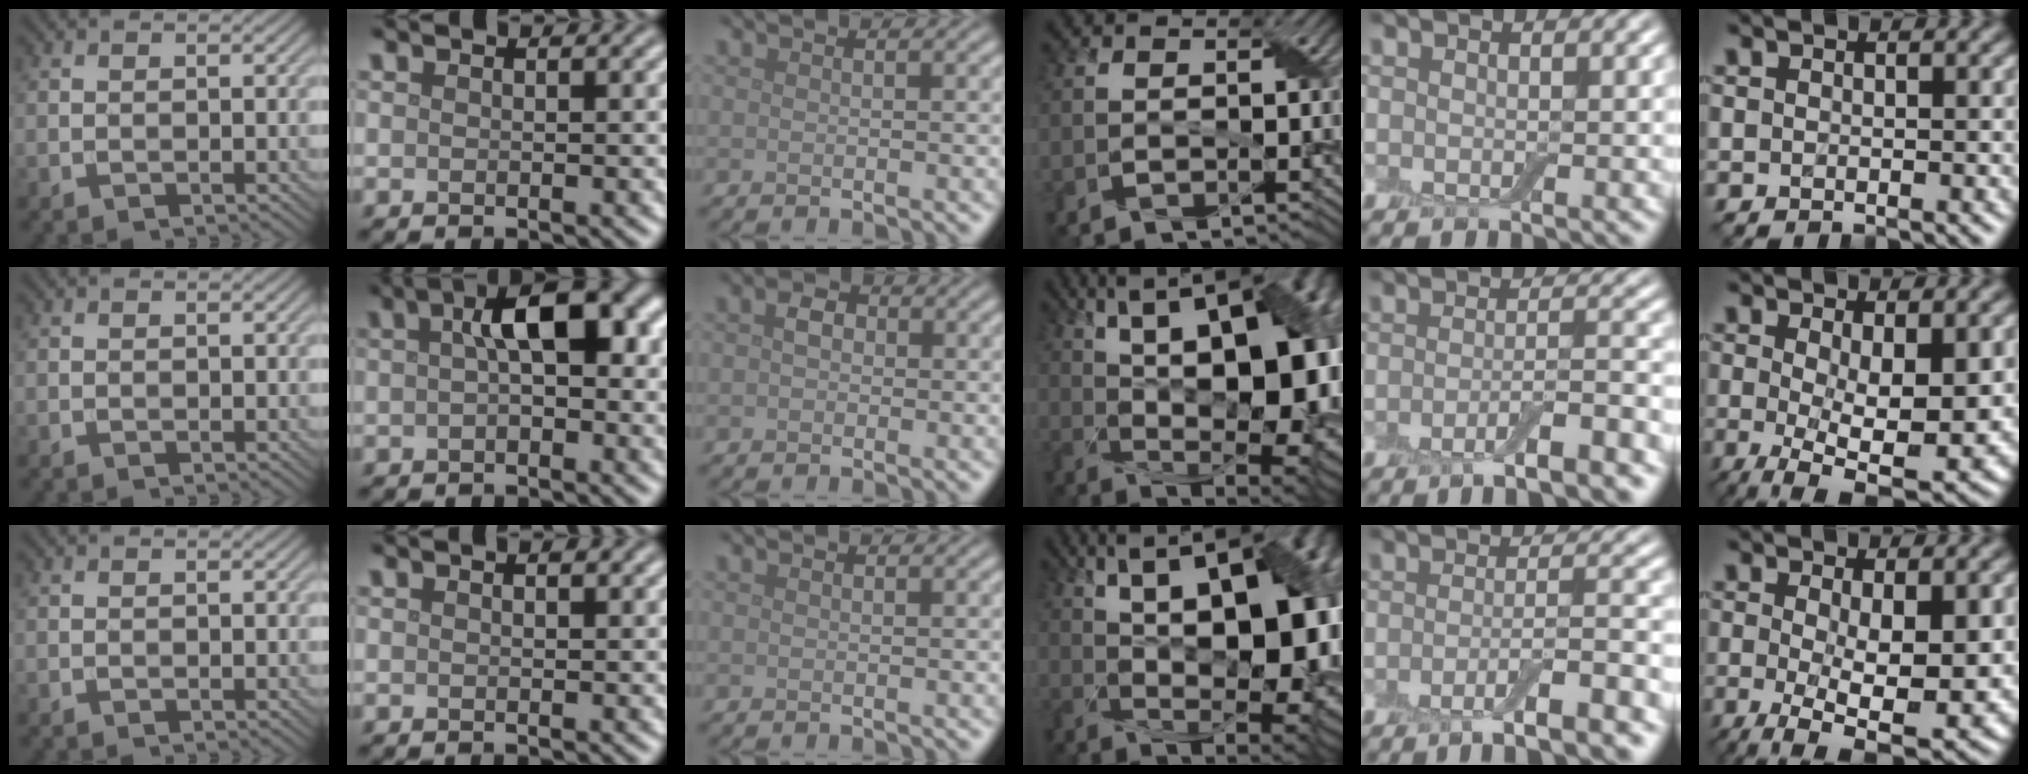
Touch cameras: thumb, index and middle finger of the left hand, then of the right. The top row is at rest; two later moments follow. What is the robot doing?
{"motion": "wrap", "object": "adhesive wrap"}